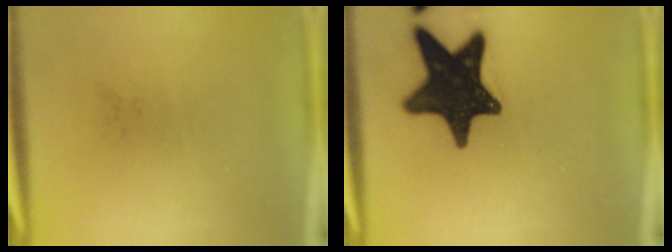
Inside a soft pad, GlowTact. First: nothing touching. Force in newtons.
{"total": 17.5}